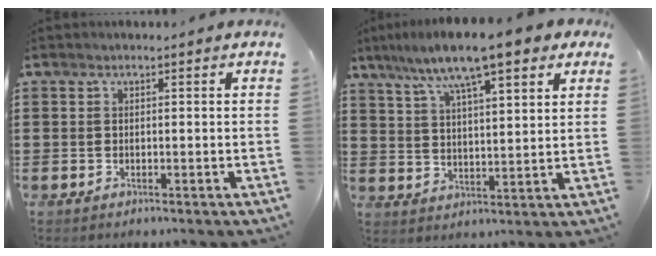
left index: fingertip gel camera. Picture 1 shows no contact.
{"total": 10.7, "force": [8.0, 1.6, 6.9], "torque": [-0.151, -0.017, 0.135]}